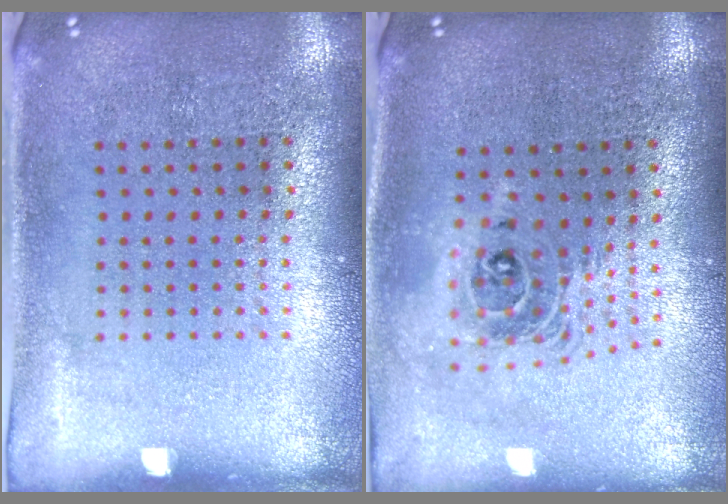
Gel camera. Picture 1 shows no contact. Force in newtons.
{"total": 1.9, "press": 1.5, "slide": 1.3}